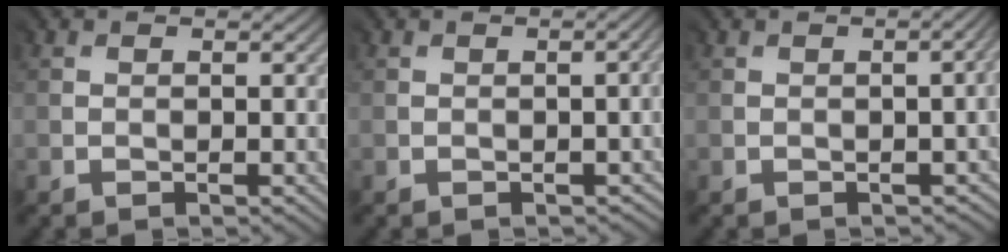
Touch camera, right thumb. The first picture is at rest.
{"total": 1.3, "force": [-0.3, 0.3, 1.2], "torque": [-0.010, 0.002, -0.004]}
{"total": 2.1, "force": [-0.4, 0.7, 2.0], "torque": [-0.013, 0.000, -0.002]}